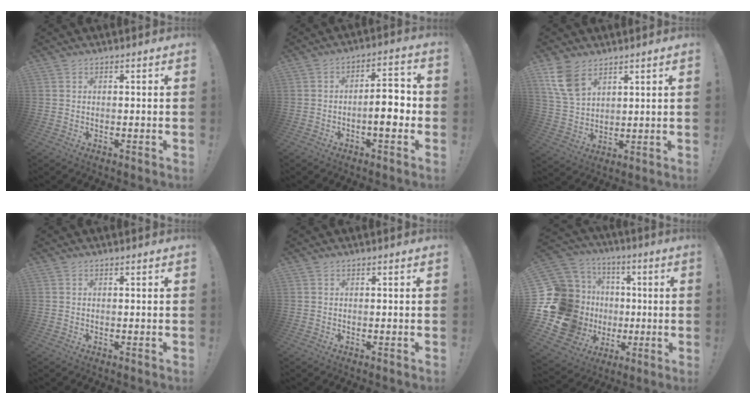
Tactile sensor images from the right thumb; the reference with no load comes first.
{"total": 9.5, "force": [-2.0, 3.5, 8.5], "torque": [-0.115, 0.013, -0.037]}
{"total": 9.8, "force": [6.1, 5.8, 5.0], "torque": [-0.097, -0.024, 0.121]}
{"total": 0.0}
{"total": 0.0}
{"total": 23.2, "force": [-2.1, 19.4, 12.6], "torque": [-0.267, -0.006, 0.022]}